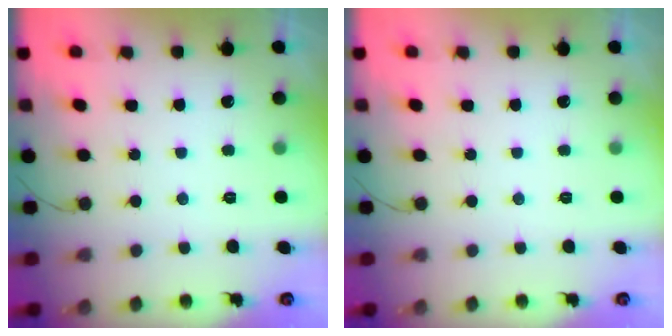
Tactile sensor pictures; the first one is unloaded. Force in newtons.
{"total": 0.0}